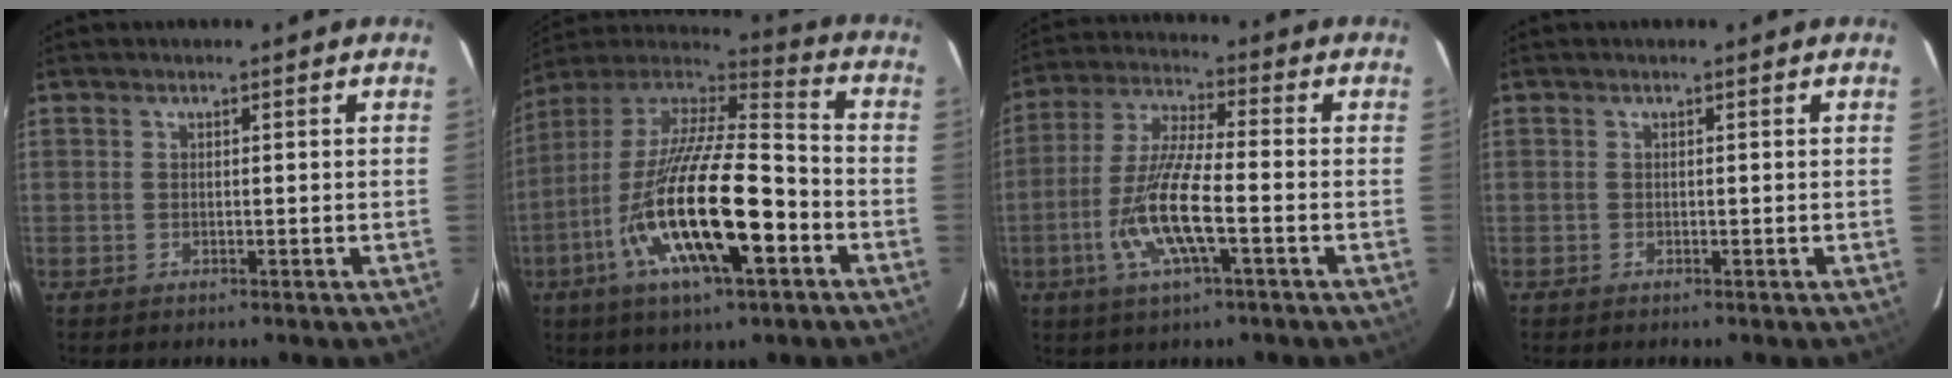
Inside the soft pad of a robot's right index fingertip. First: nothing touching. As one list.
[{"total": 24.0, "force": [-8.8, 6.6, 21.3], "torque": [-0.394, -0.039, -0.165]}, {"total": 12.5, "force": [-4.0, 2.1, 11.6], "torque": [-0.245, -0.008, -0.077]}, {"total": 0.0}]